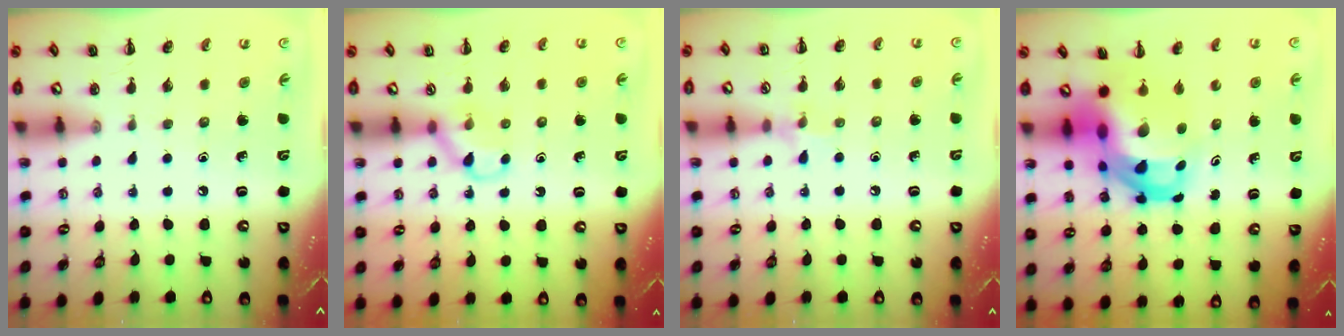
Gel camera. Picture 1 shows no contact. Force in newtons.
{"total": 5.7, "press": 5.6, "slide": 1.4}
{"total": 5.7, "press": 5.4, "slide": 1.8}
{"total": 13.4, "press": 12.9, "slide": 3.4}